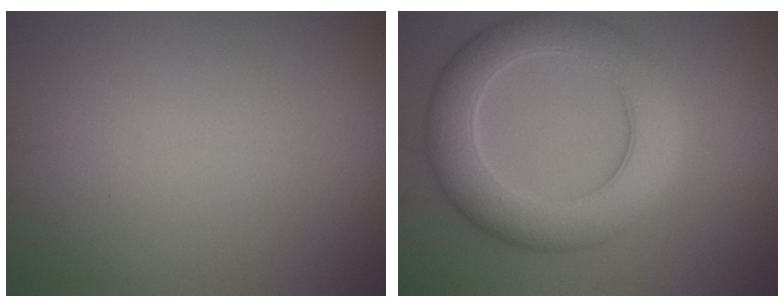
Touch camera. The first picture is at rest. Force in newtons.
{"total": 7.7, "press": 7.7, "slide": 0.2}